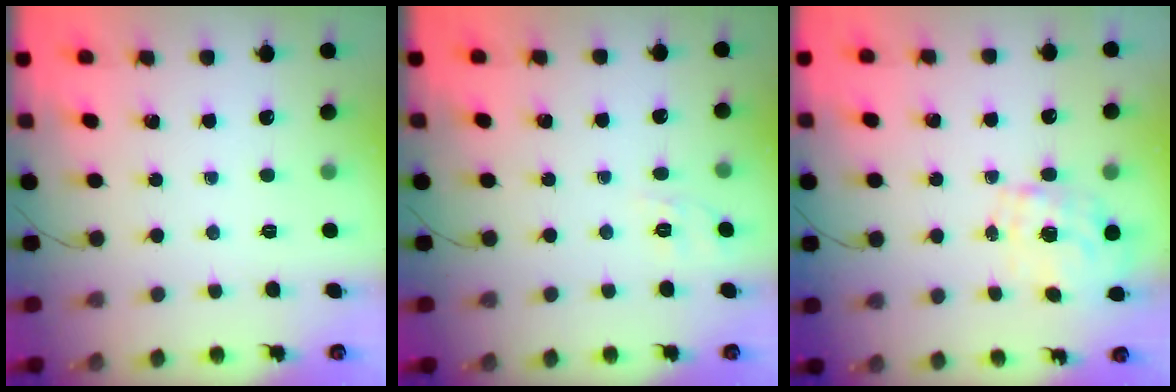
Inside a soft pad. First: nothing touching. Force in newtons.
{"total": 1.6, "press": 0.0, "slide": 1.6}
{"total": 1.7, "press": 1.5, "slide": 0.8}